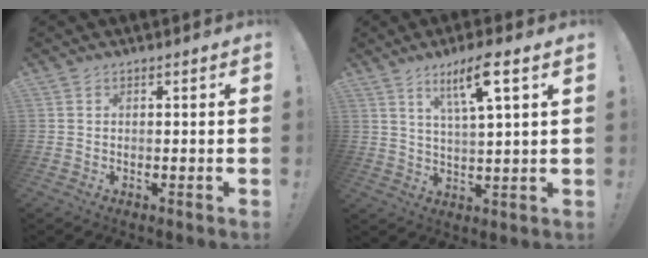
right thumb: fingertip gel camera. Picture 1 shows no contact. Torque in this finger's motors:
{"motor_torque": [0.02, 0.04, 0.21, 0.19, 0.14]}